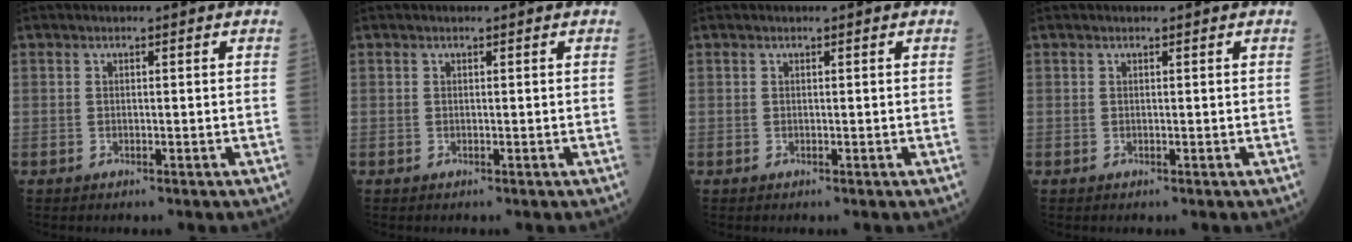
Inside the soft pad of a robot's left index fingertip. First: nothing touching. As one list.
[{"total": 0.0}, {"total": 0.0}, {"total": 0.0}]